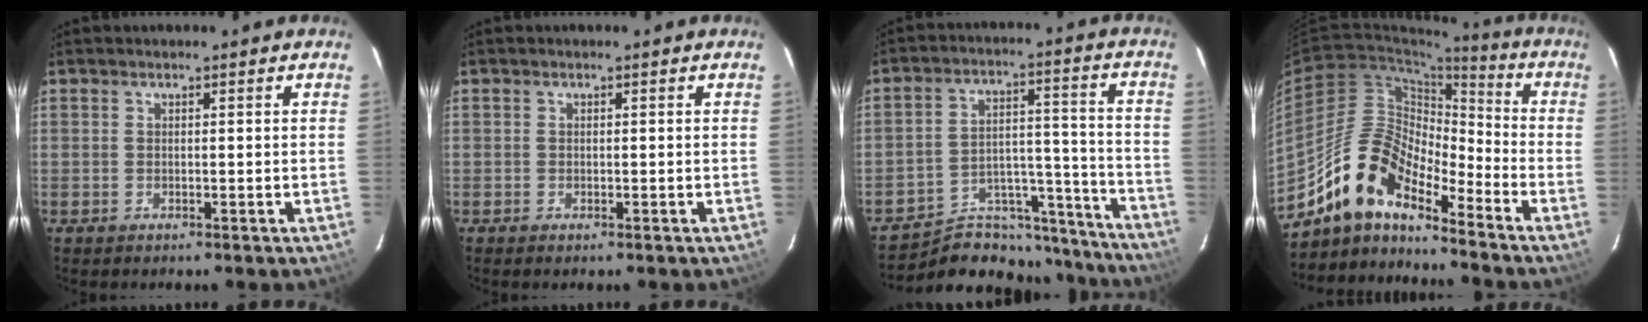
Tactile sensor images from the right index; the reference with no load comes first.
{"total": 0.0}
{"total": 19.7, "force": [-17.8, 7.5, 3.7], "torque": [-0.059, 0.067, -0.246]}
{"total": 14.0, "force": [-11.5, 4.3, 6.8], "torque": [-0.121, 0.010, -0.228]}